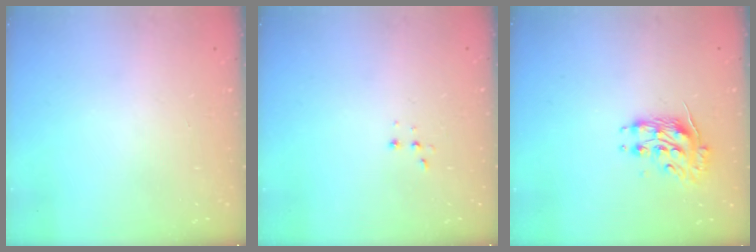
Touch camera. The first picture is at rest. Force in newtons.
{"total": 2.7, "press": 2.7, "slide": 0.5}
{"total": 10.2, "press": 10.2, "slide": 0.6}